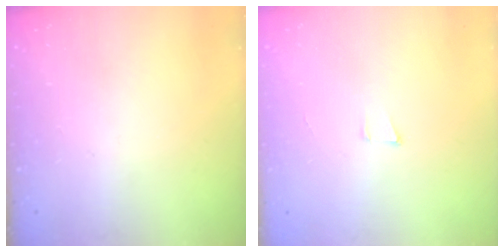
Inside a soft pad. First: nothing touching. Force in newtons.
{"total": 3.6, "press": 2.5, "slide": 2.7}